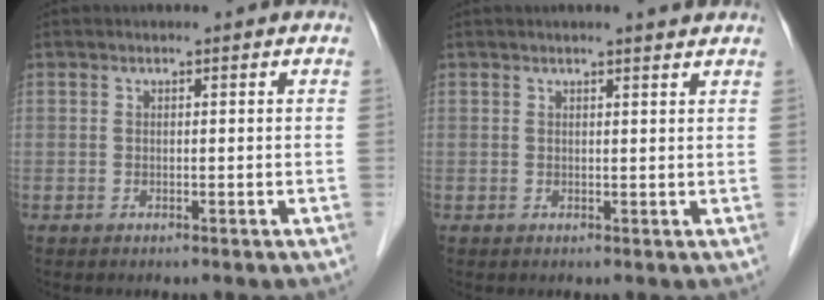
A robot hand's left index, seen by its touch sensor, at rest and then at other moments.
{"total": 2.7, "force": [2.3, 0.1, 1.3], "torque": [-0.020, 0.006, 0.025]}